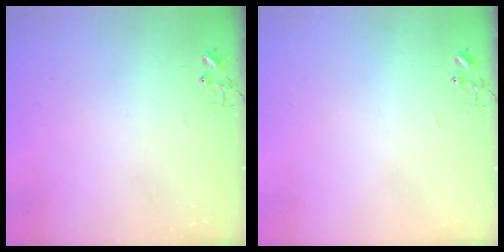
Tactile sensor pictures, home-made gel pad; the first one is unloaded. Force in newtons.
{"total": 0.0}